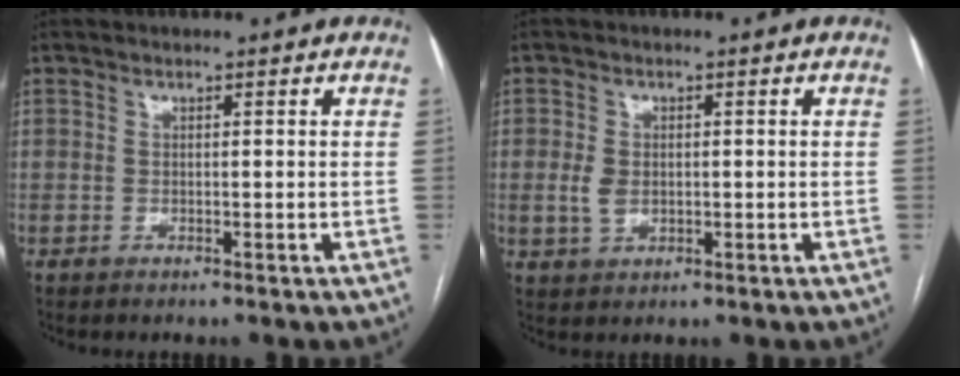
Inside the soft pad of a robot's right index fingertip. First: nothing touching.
{"total": 3.5, "force": [0.0, 2.5, 2.4], "torque": [-0.051, 0.004, 0.006]}